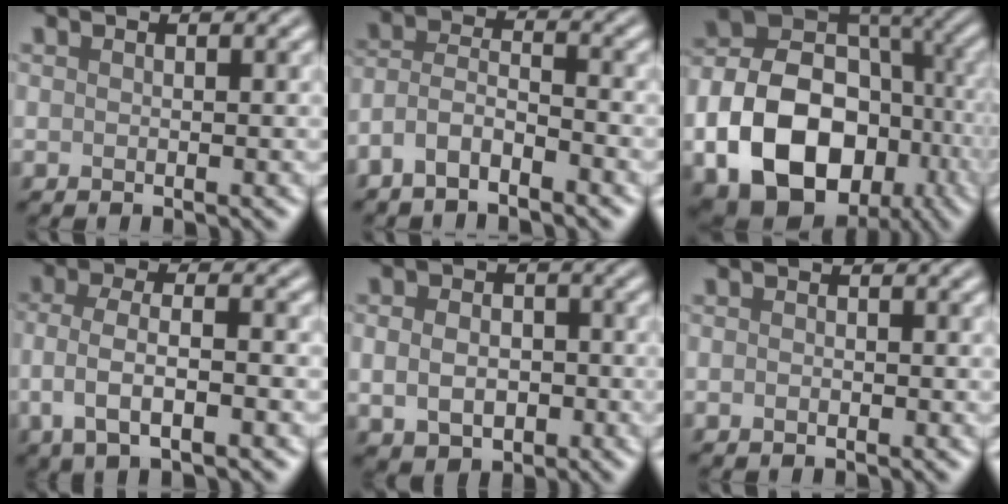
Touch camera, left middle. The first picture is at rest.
{"total": 3.5, "force": [-2.5, 1.2, 2.1], "torque": [-0.044, 0.006, -0.057]}
{"total": 15.1, "force": [-4.5, 11.1, 9.1], "torque": [-0.187, -0.020, -0.079]}
{"total": 4.8, "force": [-1.6, 1.7, 4.2], "torque": [-0.088, -0.002, -0.031]}
{"total": 4.8, "force": [-0.7, 3.8, 2.8], "torque": [-0.042, -0.005, -0.017]}
{"total": 0.6, "force": [-0.3, 0.4, 0.4], "torque": [-0.006, -0.002, -0.007]}